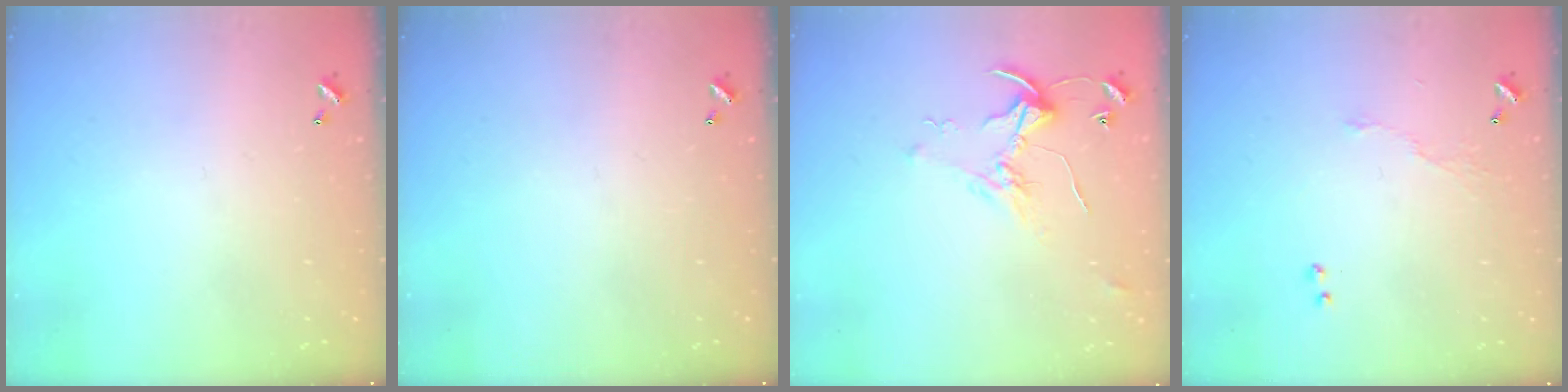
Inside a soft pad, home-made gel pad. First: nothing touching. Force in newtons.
{"total": 0.0}
{"total": 2.2, "press": 2.1, "slide": 0.3}
{"total": 5.9, "press": 5.8, "slide": 1.0}